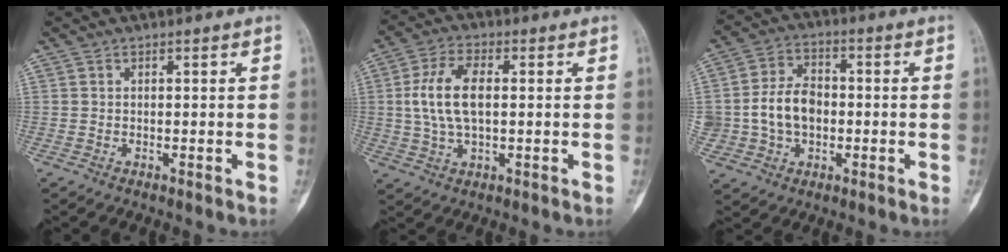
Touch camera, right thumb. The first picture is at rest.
{"total": 10.0, "force": [0.8, 5.2, 8.5], "torque": [-0.175, 0.008, 0.017]}
{"total": 10.2, "force": [-0.9, 7.7, 6.6], "torque": [-0.097, 0.019, -0.015]}